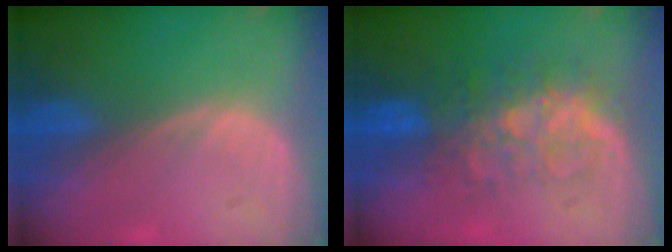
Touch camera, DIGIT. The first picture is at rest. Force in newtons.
{"total": 8.0, "press": 7.3, "slide": 3.2}